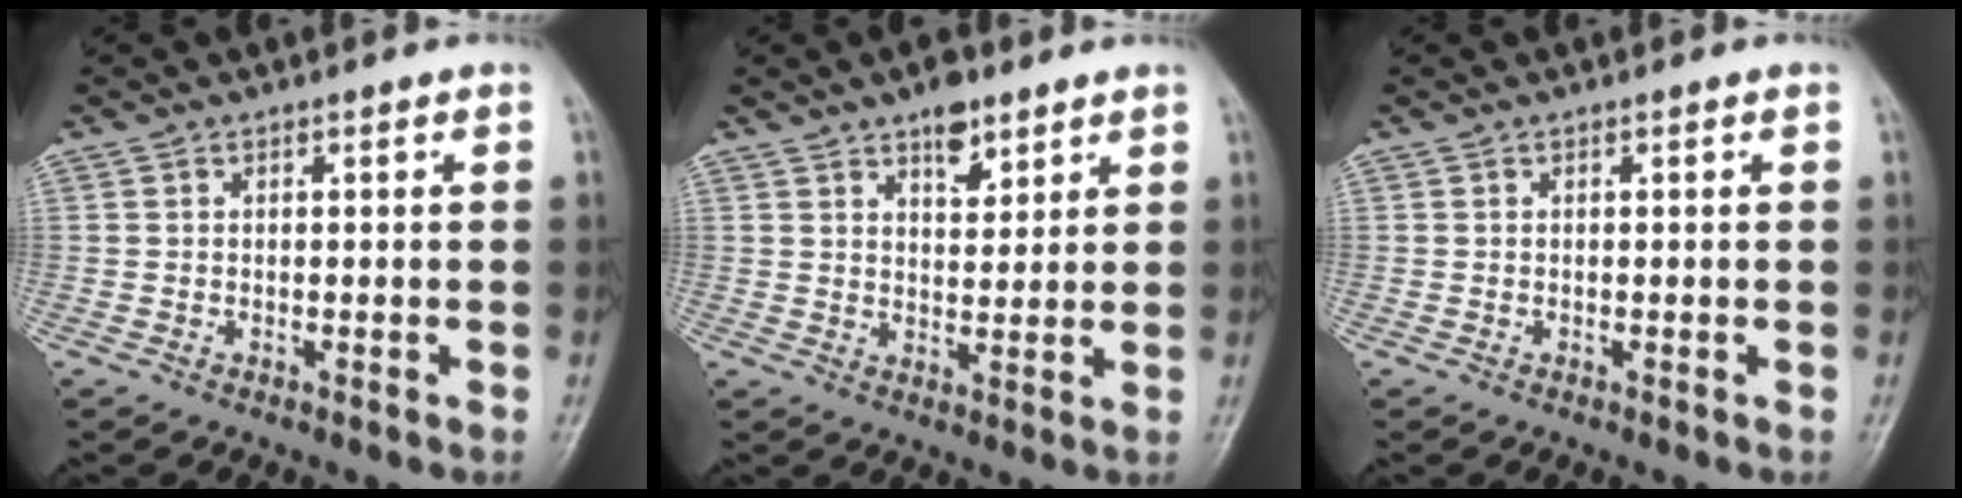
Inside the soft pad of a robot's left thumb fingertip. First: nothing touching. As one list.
[{"total": 5.9, "force": [3.9, 2.8, 3.4], "torque": [-0.031, -0.023, 0.060]}, {"total": 0.0}]